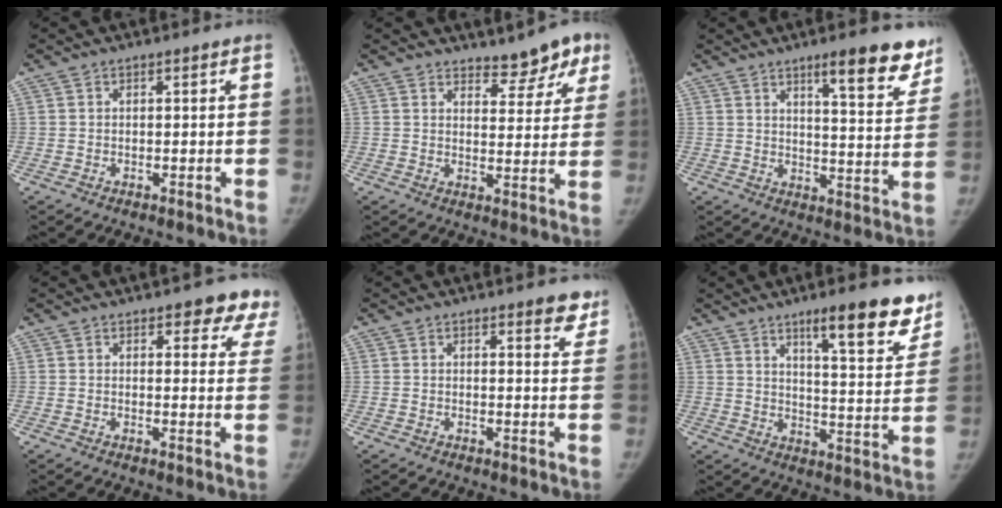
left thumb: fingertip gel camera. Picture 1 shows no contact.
{"total": 7.3, "force": [5.7, 3.4, 3.1], "torque": [-0.001, -0.040, 0.069]}
{"total": 13.0, "force": [8.8, 3.0, 9.0], "torque": [-0.080, -0.054, 0.122]}
{"total": 8.4, "force": [6.3, 3.6, 4.1], "torque": [-0.003, -0.028, 0.060]}
{"total": 4.2, "force": [3.1, 1.4, 2.4], "torque": [-0.007, -0.018, 0.033]}
{"total": 15.7, "force": [10.5, 3.6, 11.0], "torque": [-0.107, -0.067, 0.153]}